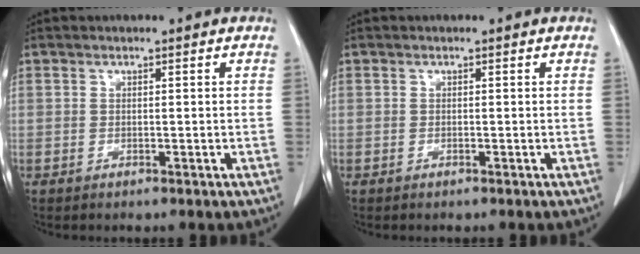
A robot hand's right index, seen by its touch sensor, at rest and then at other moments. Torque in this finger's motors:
{"motor_torque": [-0.12, 0.05, -0.03, -0.05]}